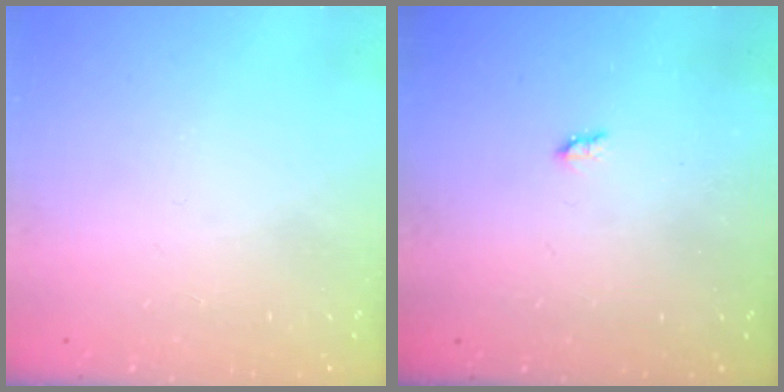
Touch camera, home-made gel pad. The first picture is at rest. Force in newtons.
{"total": 1.7, "press": 1.6, "slide": 0.3}